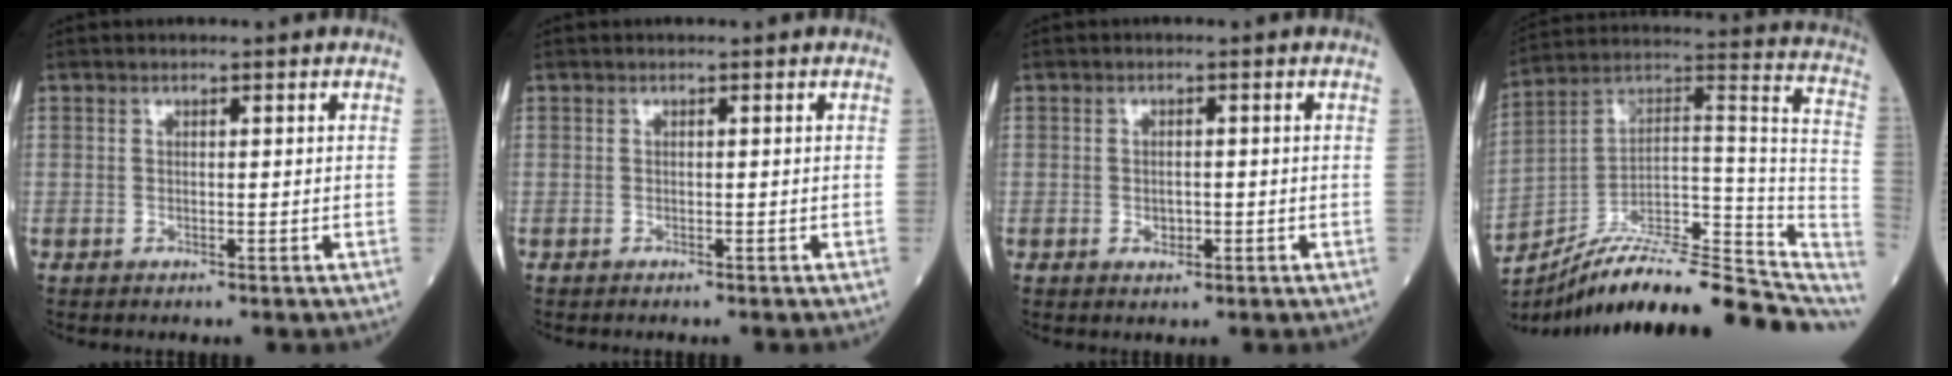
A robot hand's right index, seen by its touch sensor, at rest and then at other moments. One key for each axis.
{"total": 0.0}
{"total": 1.8, "fx": -0.5, "fy": 1.1, "fz": 1.3, "tx": -0.021, "ty": 0.001, "tz": -0.004}
{"total": 23.1, "fx": -18.8, "fy": 4.8, "fz": 12.4, "tx": -0.134, "ty": 0.047, "tz": -0.290}